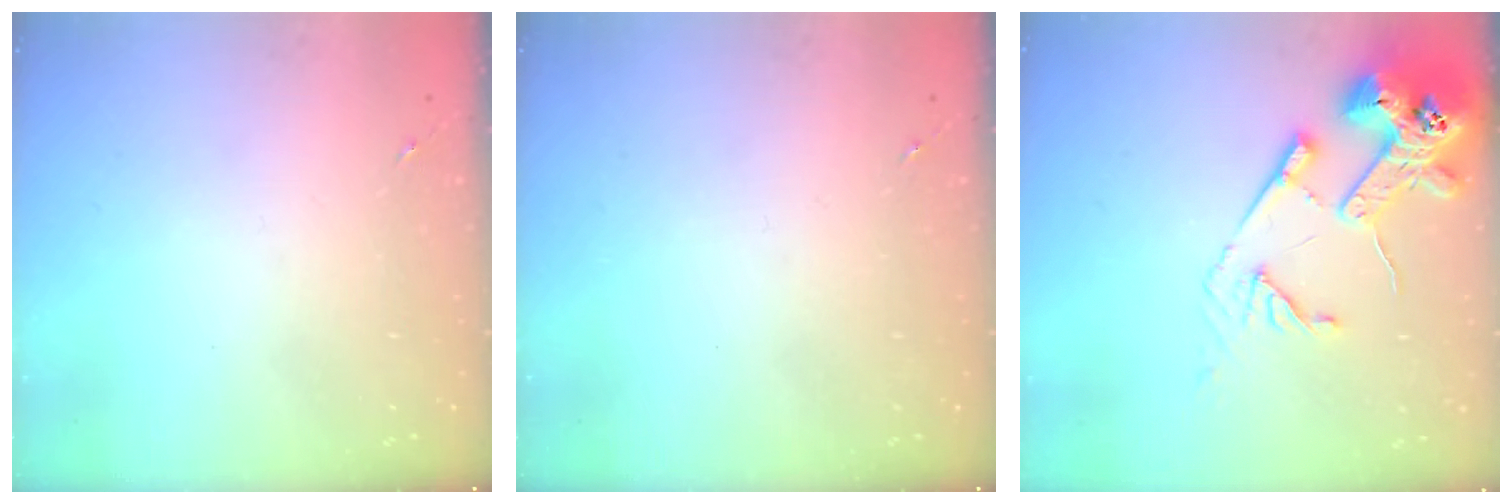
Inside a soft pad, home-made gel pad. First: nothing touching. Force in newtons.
{"total": 0.0}
{"total": 16.6, "press": 16.5, "slide": 2.0}